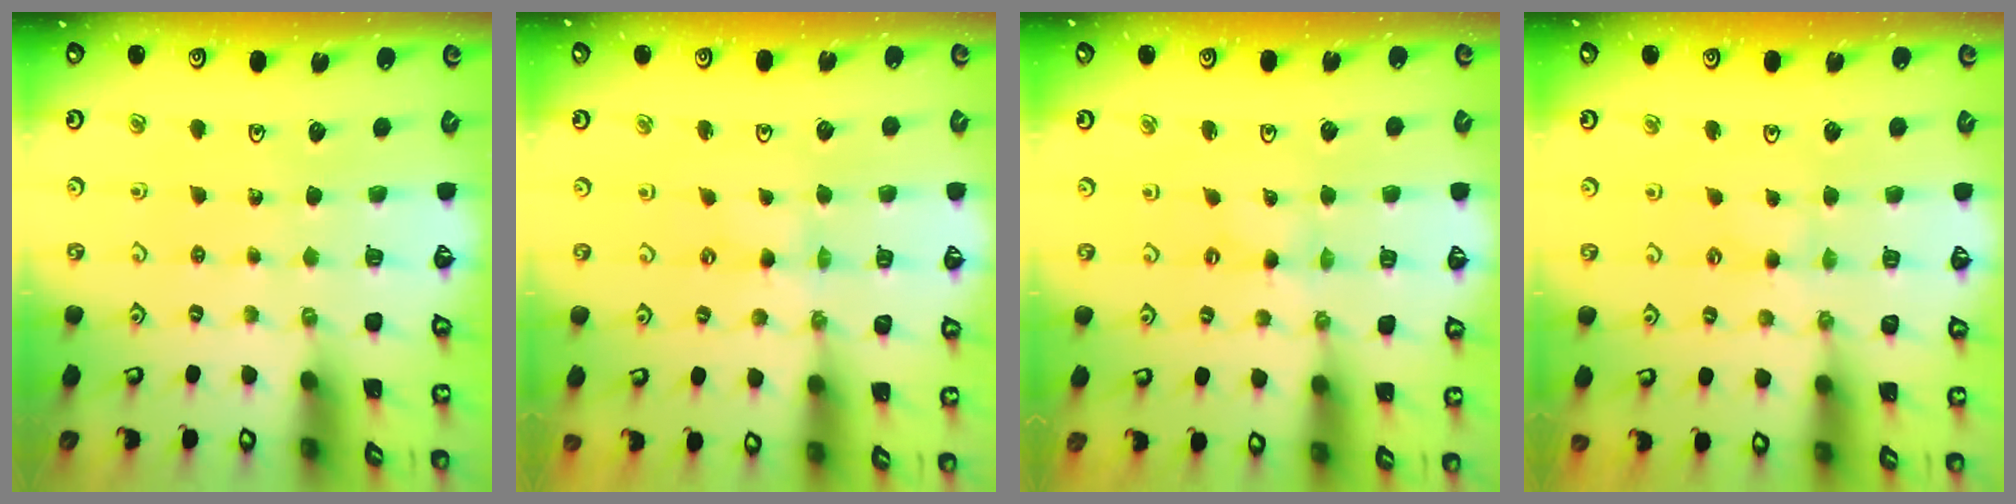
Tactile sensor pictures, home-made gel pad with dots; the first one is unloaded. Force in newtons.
{"total": 0.0}
{"total": 0.0}
{"total": 1.1, "press": 1.1, "slide": 0.4}